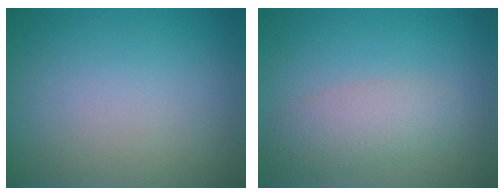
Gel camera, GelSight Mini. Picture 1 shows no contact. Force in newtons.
{"total": 3.2, "press": 3.2, "slide": 0.0}